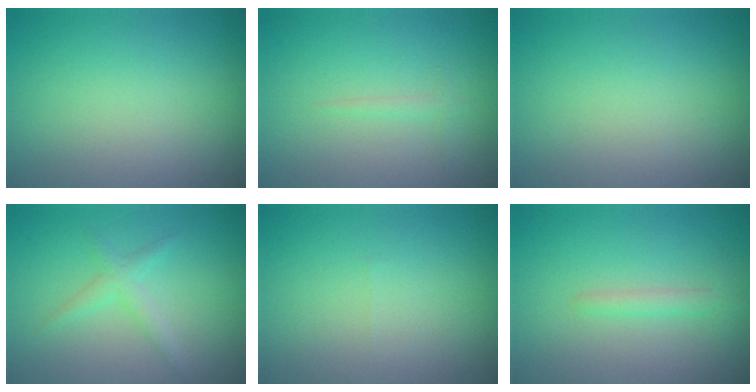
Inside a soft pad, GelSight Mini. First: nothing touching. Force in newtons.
{"total": 0.7, "press": 0.7, "slide": 0.0}
{"total": 0.0}
{"total": 1.7, "press": 1.7, "slide": 0.1}
{"total": 0.0}
{"total": 1.5, "press": 1.5, "slide": 0.1}